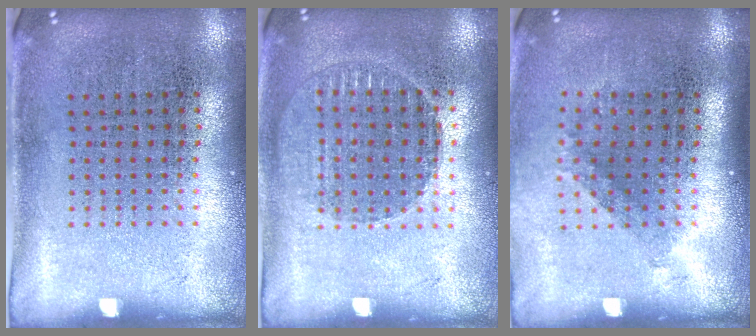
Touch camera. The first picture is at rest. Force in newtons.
{"total": 1.2, "press": 1.2, "slide": 0.3}
{"total": 1.3, "press": 0.9, "slide": 0.9}